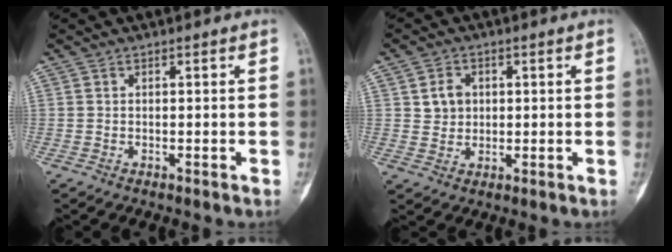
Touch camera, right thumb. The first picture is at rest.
{"total": 4.3, "force": [1.1, 3.7, 1.9], "torque": [-0.012, -0.002, 0.019]}